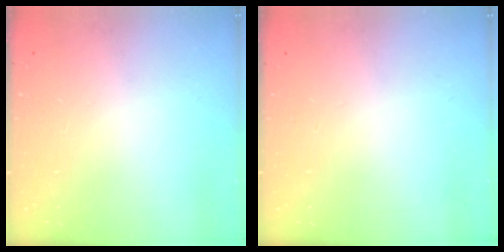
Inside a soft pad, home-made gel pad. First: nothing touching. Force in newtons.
{"total": 0.0}